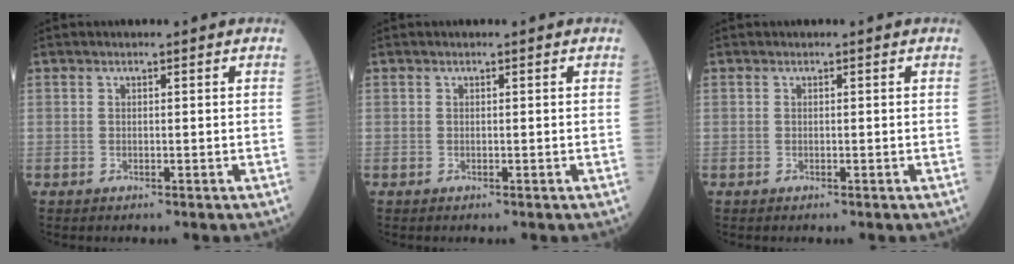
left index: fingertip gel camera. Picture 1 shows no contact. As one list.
[{"total": 0.0}, {"total": 0.0}]